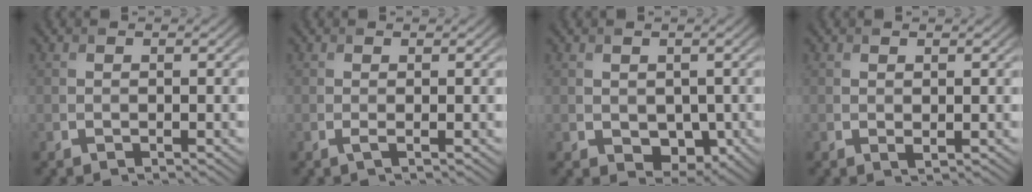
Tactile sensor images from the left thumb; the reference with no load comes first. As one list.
[{"total": 0.7, "force": [-0.1, 0.0, 0.7], "torque": [-0.021, -0.003, -0.002]}, {"total": 3.4, "force": [-0.2, 2.5, 2.2], "torque": [-0.046, -0.017, 0.001]}, {"total": 0.6, "force": [0.3, 0.2, 0.5], "torque": [-0.009, -0.003, 0.006]}]